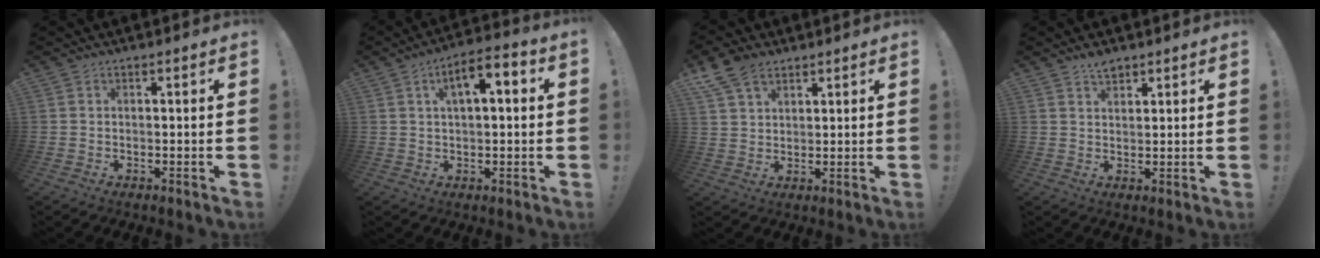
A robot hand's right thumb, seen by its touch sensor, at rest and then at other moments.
{"total": 7.5, "force": [1.8, 2.9, 6.7], "torque": [-0.092, -0.006, 0.025]}
{"total": 8.3, "force": [5.4, 4.9, 3.9], "torque": [-0.071, -0.017, 0.109]}
{"total": 3.5, "force": [2.8, 1.6, 1.3], "torque": [-0.011, -0.018, 0.049]}